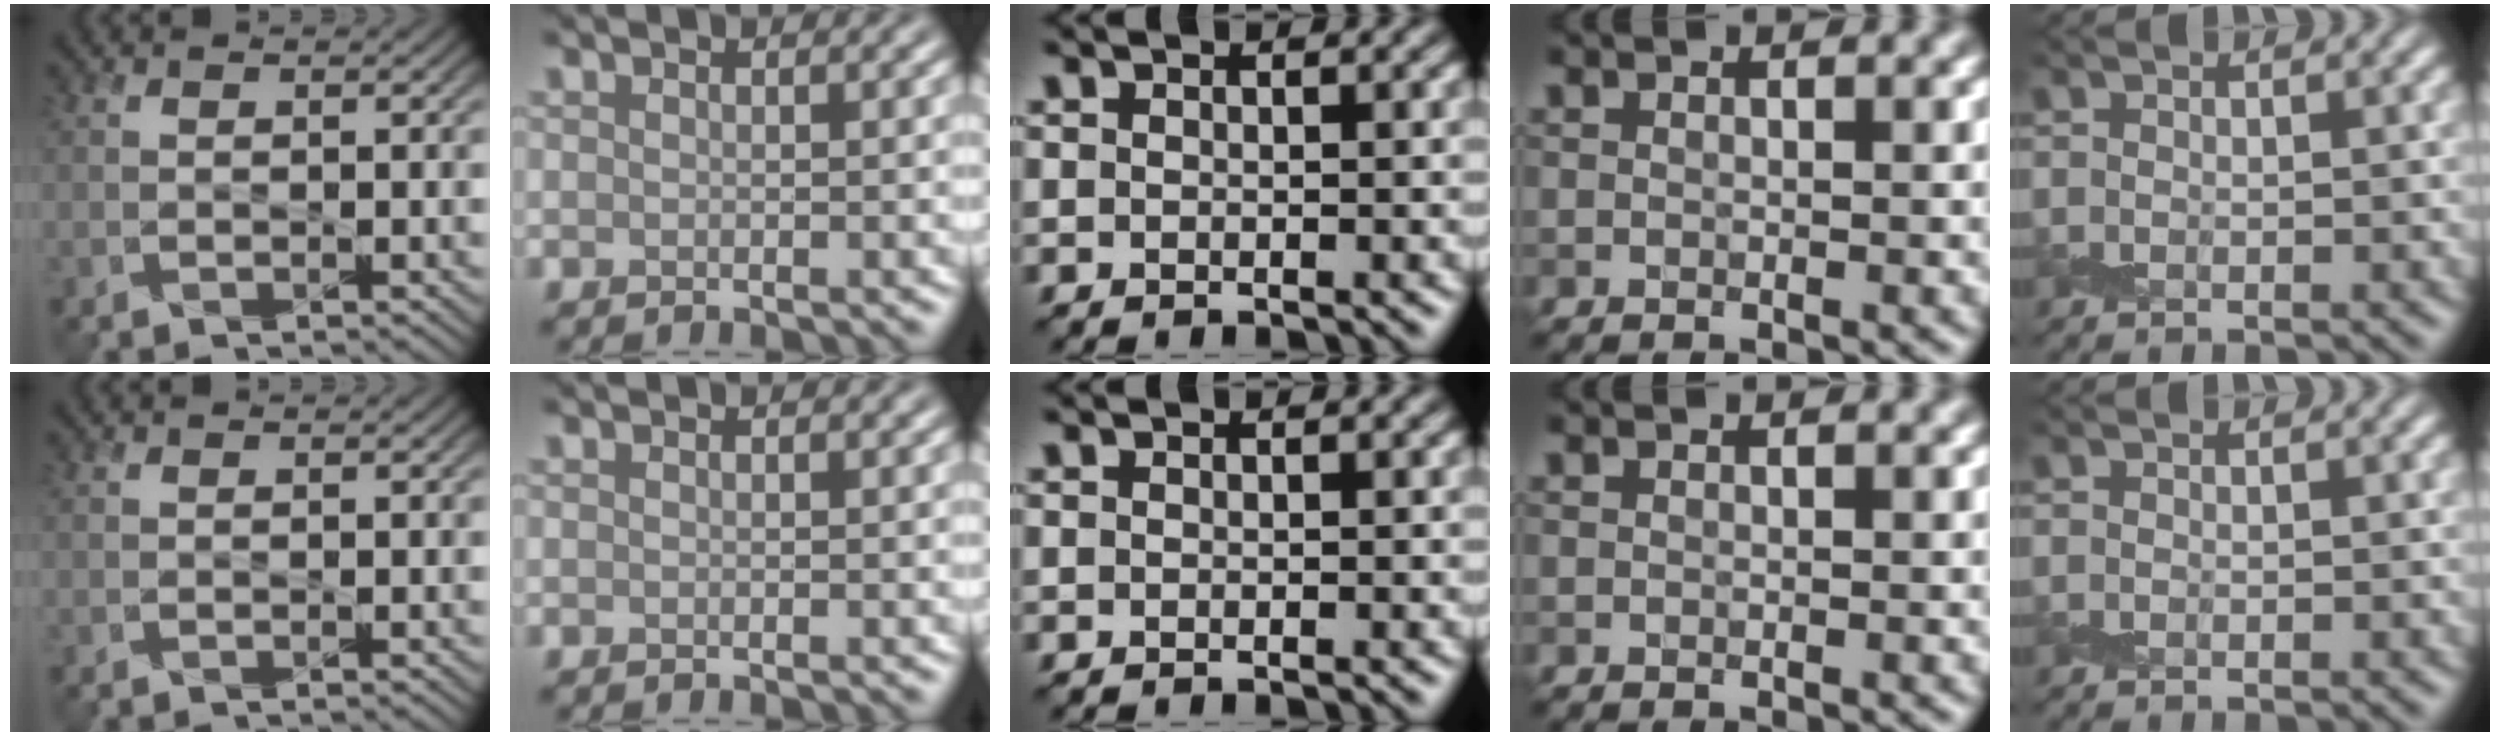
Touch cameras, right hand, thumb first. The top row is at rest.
{}